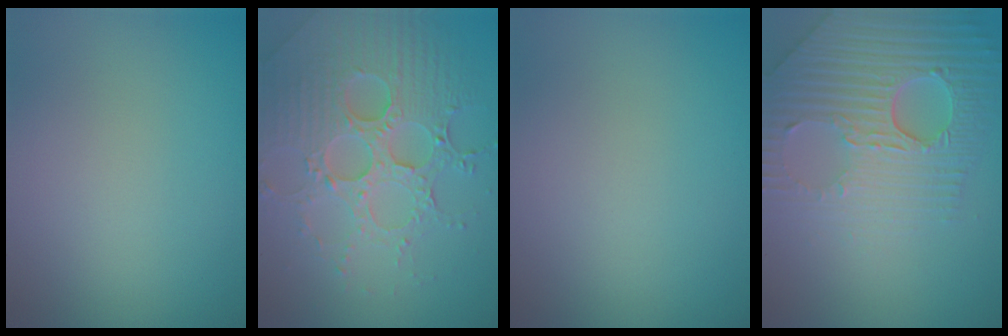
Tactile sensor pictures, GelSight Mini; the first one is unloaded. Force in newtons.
{"total": 6.7, "press": 5.2, "slide": 4.2}
{"total": 0.0}
{"total": 8.7, "press": 5.9, "slide": 6.4}